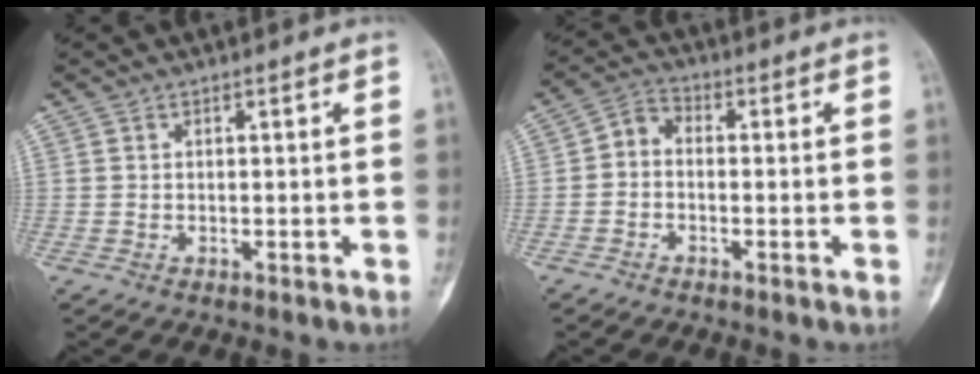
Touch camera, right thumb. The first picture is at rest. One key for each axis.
{"total": 3.8, "fx": -0.8, "fy": 2.7, "fz": 2.5, "tx": -0.037, "ty": 0.017, "tz": -0.031}